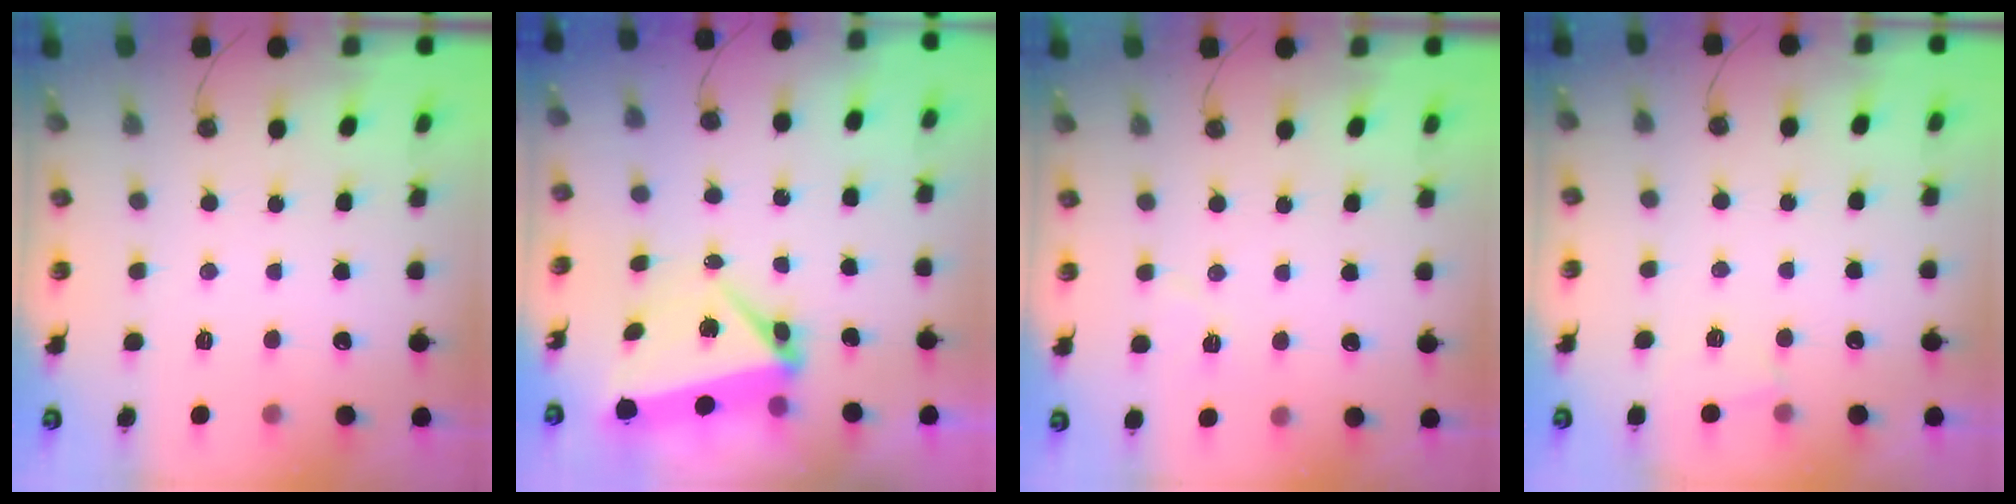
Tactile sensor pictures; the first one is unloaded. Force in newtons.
{"total": 8.0, "press": 7.9, "slide": 1.0}
{"total": 5.9, "press": 5.4, "slide": 2.4}
{"total": 1.7, "press": 1.6, "slide": 0.4}